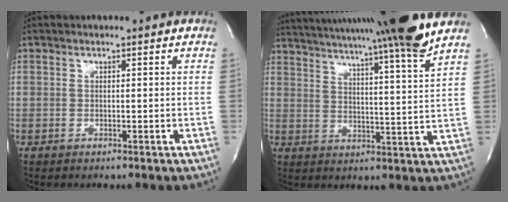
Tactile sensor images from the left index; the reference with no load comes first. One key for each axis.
{"total": 21.2, "fx": 18.3, "fy": -2.0, "fz": 10.6, "tx": -0.182, "ty": -0.036, "tz": 0.258}